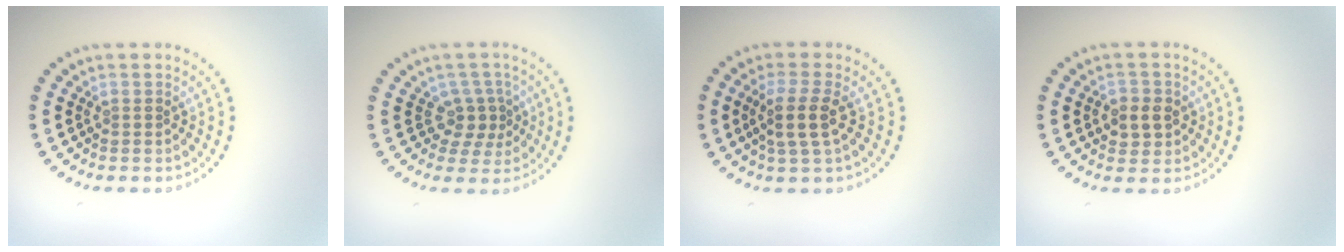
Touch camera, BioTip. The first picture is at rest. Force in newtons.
{"total": 2.3, "press": 1.7, "slide": 1.5}
{"total": 2.8, "press": 2.3, "slide": 1.6}
{"total": 2.5, "press": 2.4, "slide": 0.6}